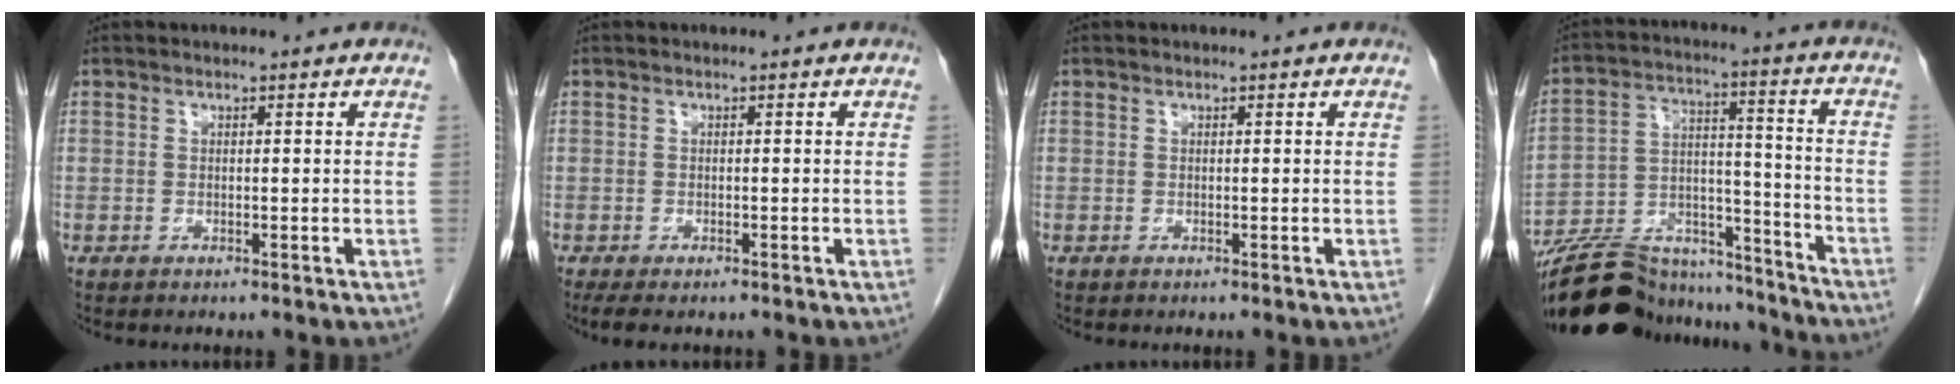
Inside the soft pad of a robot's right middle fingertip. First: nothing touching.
{"total": 3.5, "force": [-2.6, 1.2, 2.0], "torque": [-0.030, -0.010, -0.036]}
{"total": 0.0}
{"total": 22.1, "force": [-20.4, 5.6, 6.5], "torque": [-0.144, 0.012, -0.318]}